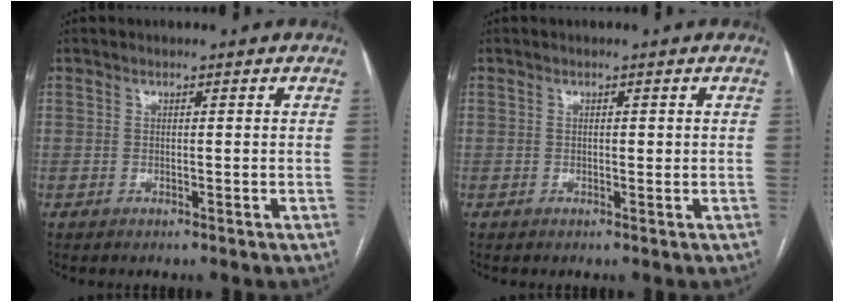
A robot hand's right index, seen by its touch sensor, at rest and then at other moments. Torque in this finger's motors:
{"motor_torque": [0.12, 0.10, 0.00, 0.01]}